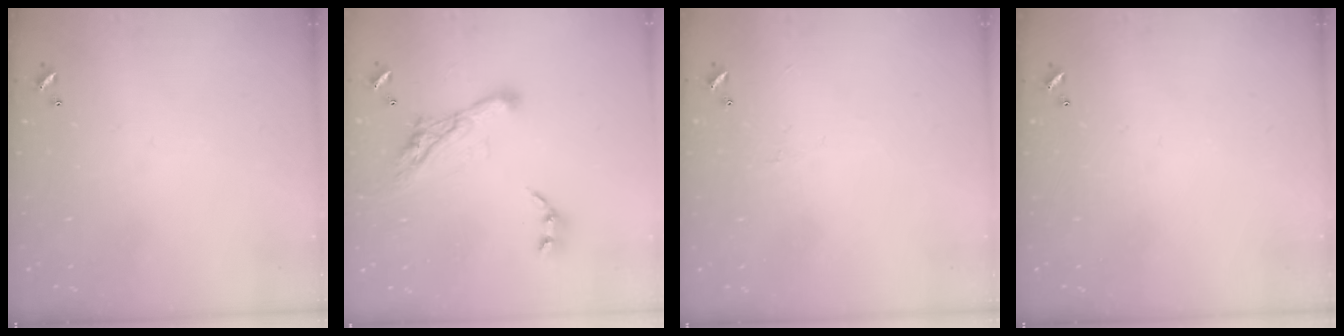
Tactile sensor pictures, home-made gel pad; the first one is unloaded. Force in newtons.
{"total": 13.4, "press": 13.3, "slide": 1.4}
{"total": 0.8, "press": 0.7, "slide": 0.5}
{"total": 0.0}